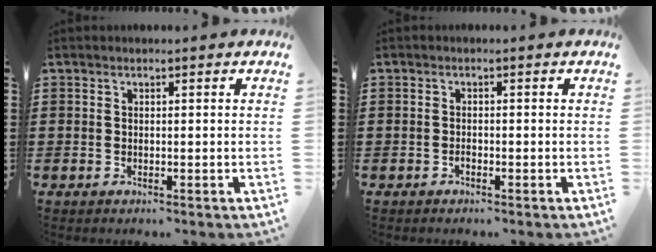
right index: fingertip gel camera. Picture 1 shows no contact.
{"total": 0.8, "force": [-0.6, 0.4, 0.4], "torque": [-0.010, -0.003, -0.011]}